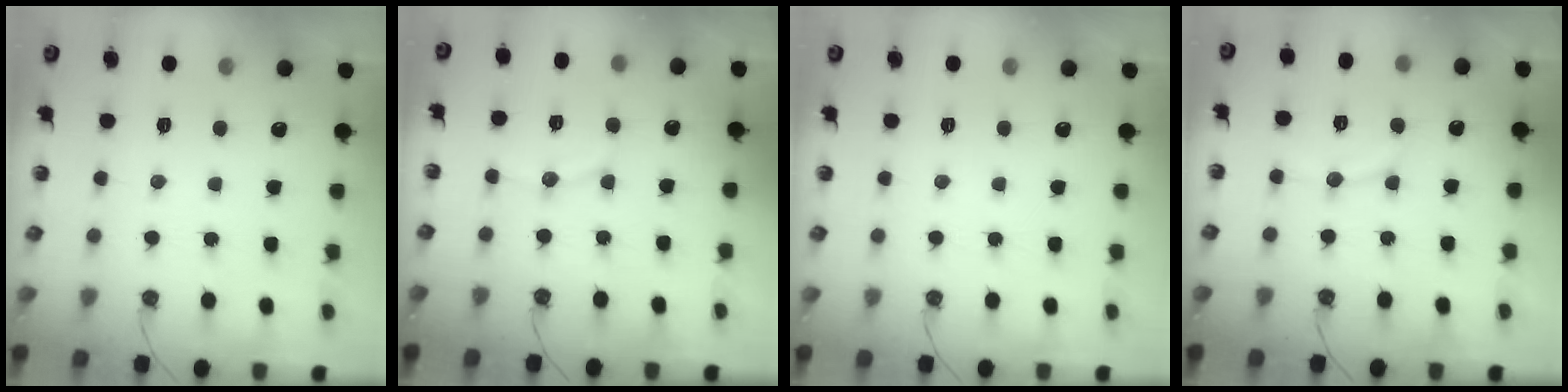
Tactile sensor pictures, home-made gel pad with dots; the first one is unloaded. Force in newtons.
{"total": 6.9, "press": 6.7, "slide": 1.8}
{"total": 0.0}
{"total": 6.9, "press": 6.8, "slide": 0.7}